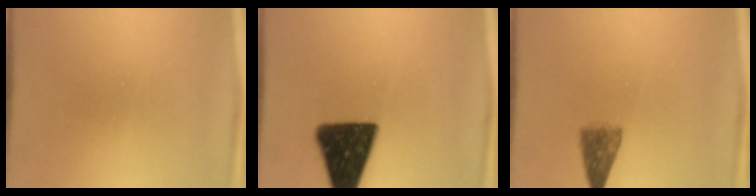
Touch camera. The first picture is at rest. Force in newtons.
{"total": 15.4}
{"total": 4.1}